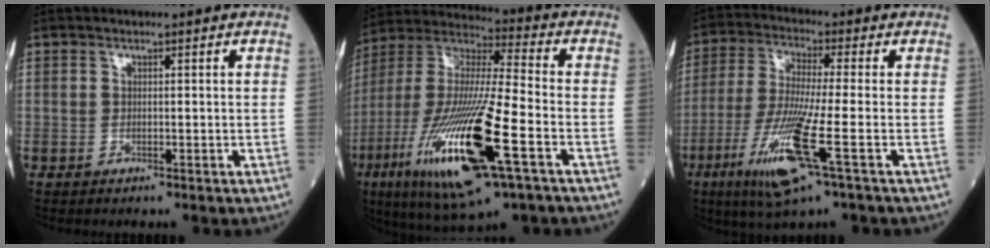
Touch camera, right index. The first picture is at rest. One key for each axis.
{"total": 24.5, "fx": -9.0, "fy": 3.3, "fz": 22.5, "tx": -0.483, "ty": -0.047, "tz": -0.161}
{"total": 12.7, "fx": -5.1, "fy": -0.1, "fz": 11.6, "tx": -0.246, "ty": -0.028, "tz": -0.099}